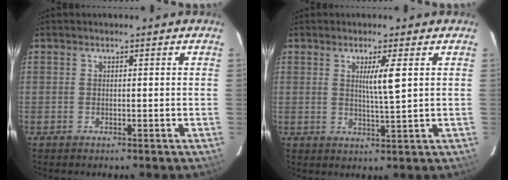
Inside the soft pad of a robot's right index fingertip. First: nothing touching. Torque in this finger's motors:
{"motor_torque": [0.70, -0.08, 0.13, 0.09]}